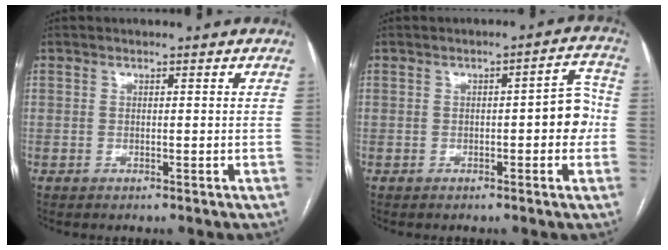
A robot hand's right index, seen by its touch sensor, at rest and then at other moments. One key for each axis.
{"total": 5.5, "fx": -0.7, "fy": 1.6, "fz": 5.2, "tx": -0.052, "ty": 0.022, "tz": -0.012}